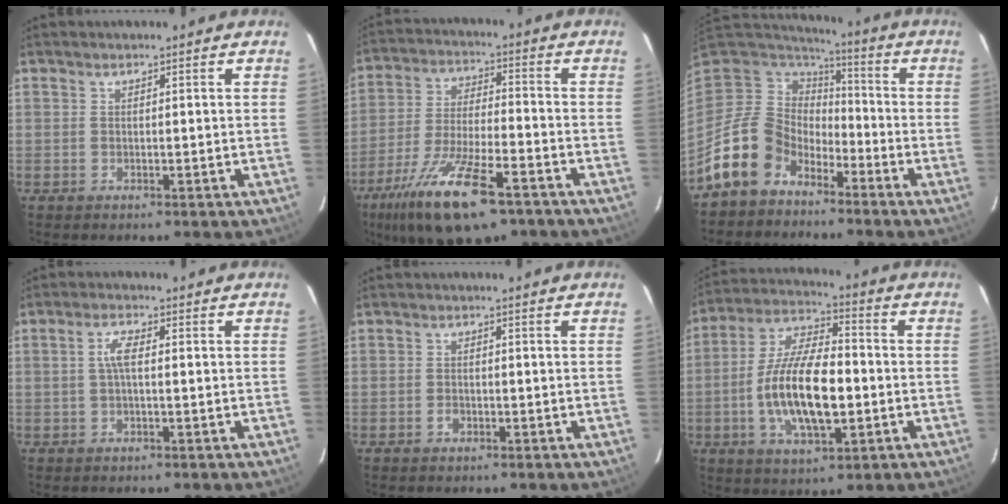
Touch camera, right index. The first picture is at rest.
{"total": 17.9, "force": [-11.1, 5.6, 12.9], "torque": [-0.260, -0.039, -0.197]}
{"total": 12.1, "force": [-8.3, 8.1, 3.3], "torque": [-0.088, 0.024, -0.152]}
{"total": 2.9, "force": [0.1, 0.8, 2.7], "torque": [-0.057, 0.007, 0.001]}
{"total": 1.5, "force": [-0.7, 1.1, 0.7], "torque": [-0.012, 0.002, -0.011]}
{"total": 16.1, "force": [-2.9, 6.4, 14.5], "torque": [-0.285, 0.002, -0.052]}